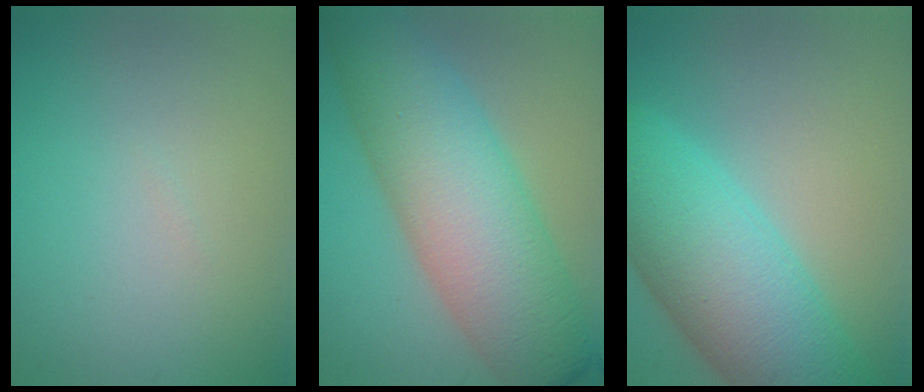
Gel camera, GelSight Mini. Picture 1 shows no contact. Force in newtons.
{"total": 10.8, "press": 10.8, "slide": 0.2}
{"total": 10.5, "press": 10.5, "slide": 0.3}